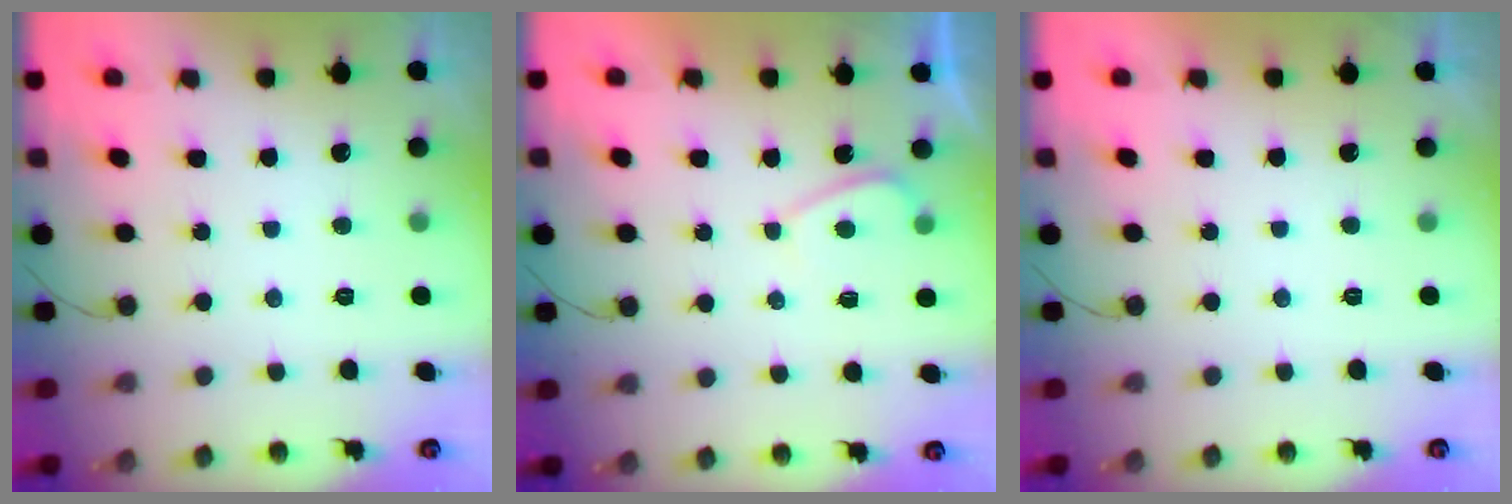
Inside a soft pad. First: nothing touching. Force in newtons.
{"total": 1.6, "press": 1.4, "slide": 0.6}
{"total": 2.3, "press": 2.3, "slide": 0.3}